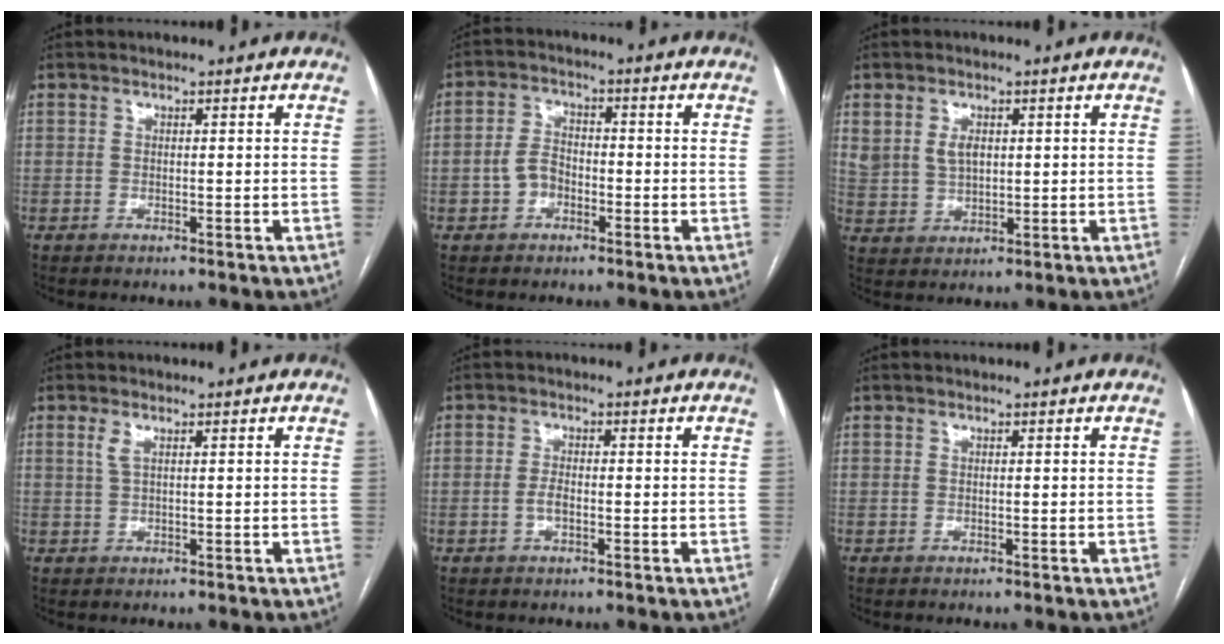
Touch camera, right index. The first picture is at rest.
{"total": 4.1, "force": [-1.5, 3.0, 2.4], "torque": [-0.051, 0.015, -0.028]}
{"total": 5.7, "force": [2.0, 4.1, 3.4], "torque": [-0.076, 0.012, 0.051]}
{"total": 1.5, "force": [0.9, 0.2, 1.2], "torque": [-0.039, 0.007, 0.019]}
{"total": 2.0, "force": [-0.4, 0.8, 1.7], "torque": [-0.040, 0.003, -0.007]}
{"total": 0.0}